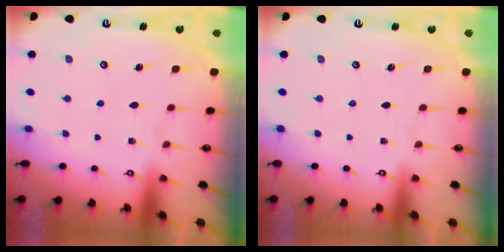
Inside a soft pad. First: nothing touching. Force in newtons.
{"total": 0.0}